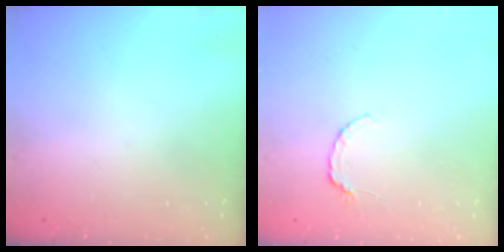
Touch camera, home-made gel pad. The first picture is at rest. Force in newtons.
{"total": 4.0, "press": 4.0, "slide": 0.5}